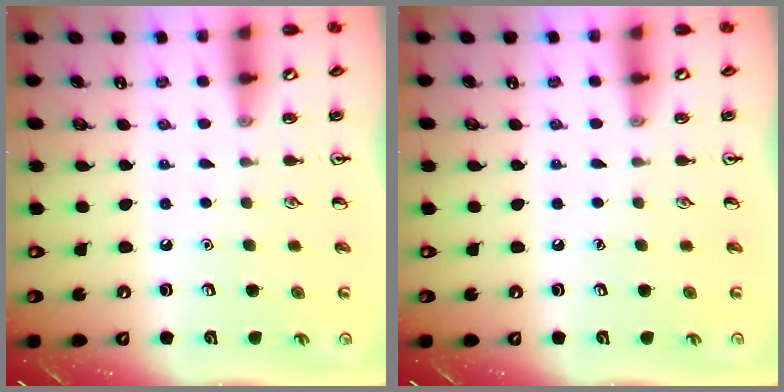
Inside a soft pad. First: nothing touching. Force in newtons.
{"total": 0.0}